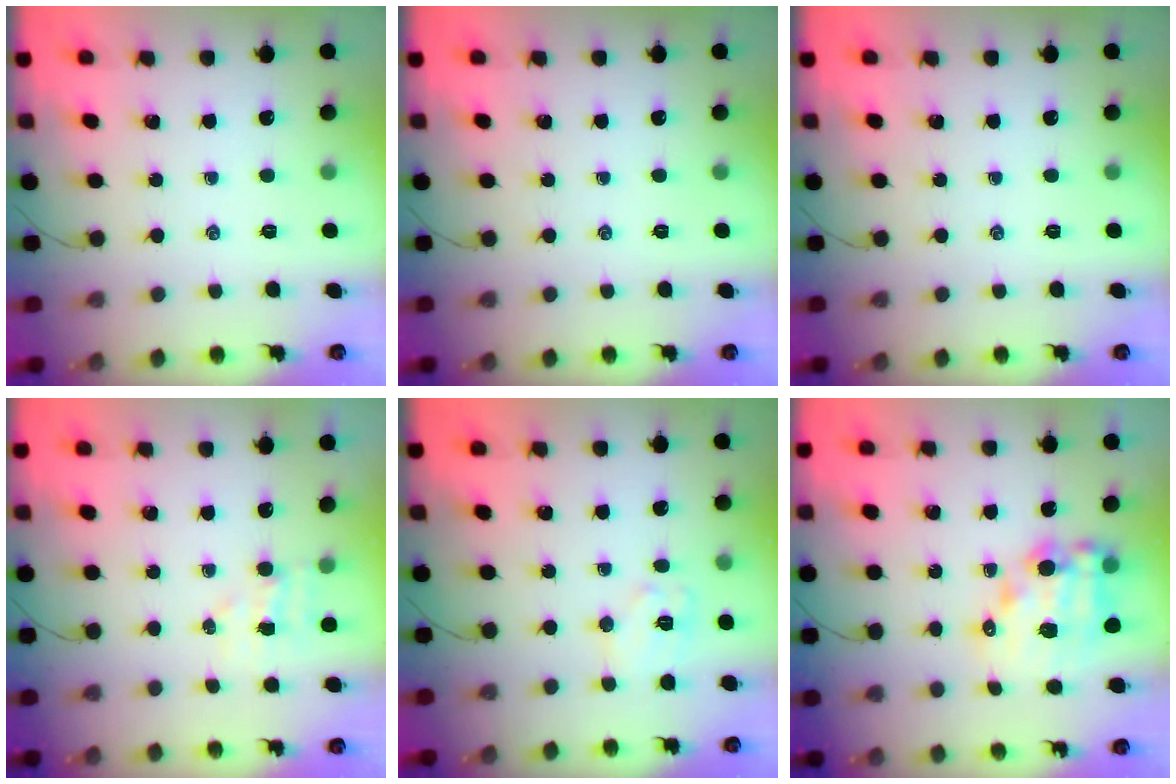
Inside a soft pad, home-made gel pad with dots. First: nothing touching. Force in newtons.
{"total": 0.0}
{"total": 0.0}
{"total": 4.2, "press": 4.1, "slide": 0.9}
{"total": 8.6, "press": 8.6, "slide": 0.4}
{"total": 13.2, "press": 12.8, "slide": 3.2}